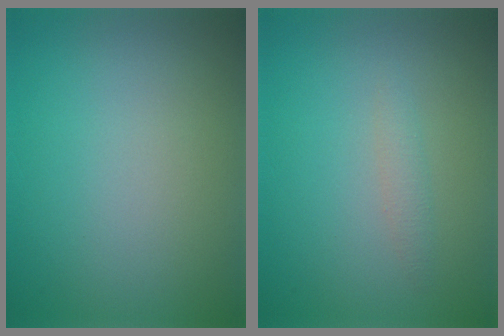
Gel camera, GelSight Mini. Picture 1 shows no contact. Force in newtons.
{"total": 1.0, "press": 1.0, "slide": 0.0}